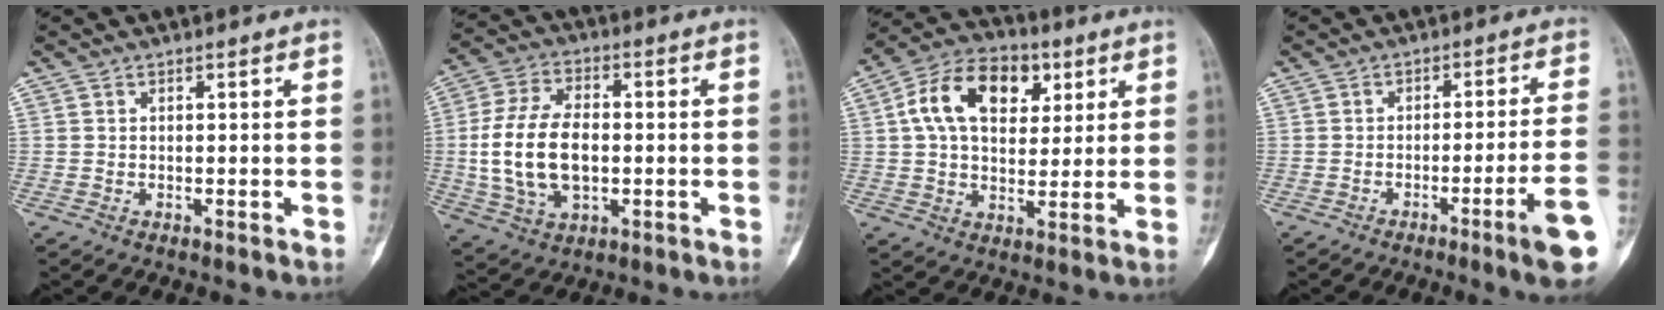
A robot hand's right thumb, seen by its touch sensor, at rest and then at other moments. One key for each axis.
{"total": 15.3, "fx": -0.8, "fy": 9.3, "fz": 12.2, "tx": -0.234, "ty": 0.009, "tz": -0.008}
{"total": 15.7, "fx": 4.9, "fy": 10.4, "fz": 10.6, "tx": -0.155, "ty": 0.006, "tz": 0.078}
{"total": 9.8, "fx": -4.5, "fy": -0.2, "fz": 8.7, "tx": -0.123, "ty": 0.017, "tz": -0.065}